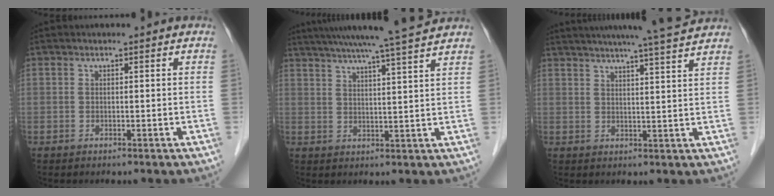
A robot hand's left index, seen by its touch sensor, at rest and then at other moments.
{"total": 15.0, "force": [13.1, -1.4, 7.2], "torque": [-0.127, -0.001, 0.179]}
{"total": 13.4, "force": [12.0, -0.9, 5.9], "torque": [-0.100, -0.005, 0.153]}